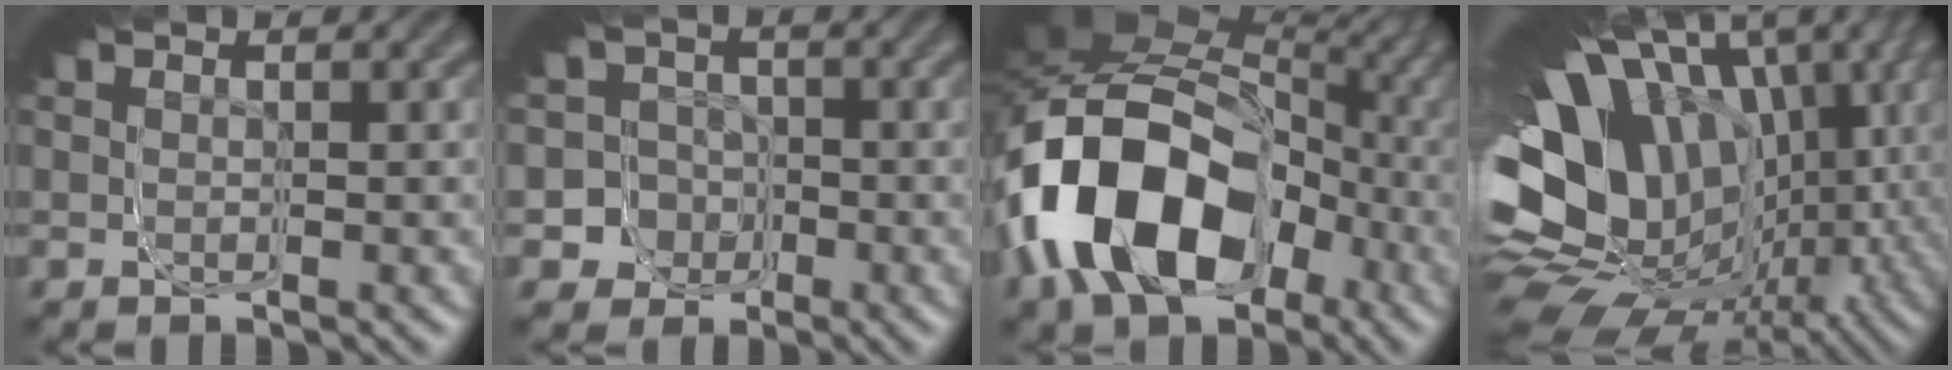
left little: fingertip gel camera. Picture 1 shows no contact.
{"total": 12.5, "force": [-0.8, 10.5, 6.7], "torque": [-0.120, -0.035, -0.023]}
{"total": 15.4, "force": [-2.4, 8.9, 12.3], "torque": [-0.209, -0.007, -0.038]}
{"total": 21.1, "force": [-0.6, 11.6, 17.6], "torque": [-0.233, 0.026, -0.020]}